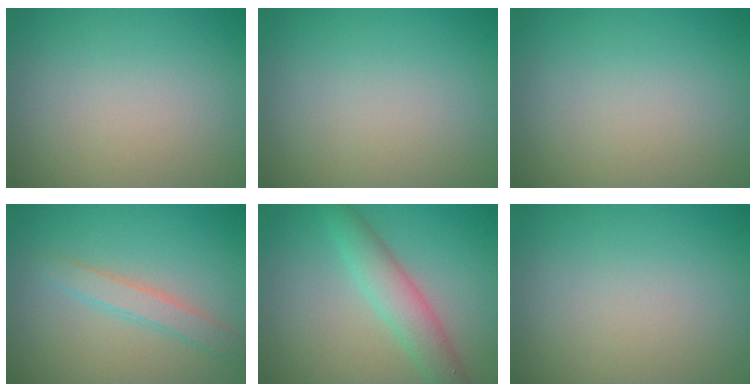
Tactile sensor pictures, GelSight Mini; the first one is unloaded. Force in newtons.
{"total": 0.0}
{"total": 0.0}
{"total": 2.3, "press": 2.3, "slide": 0.1}
{"total": 3.9, "press": 3.9, "slide": 0.0}
{"total": 0.0}